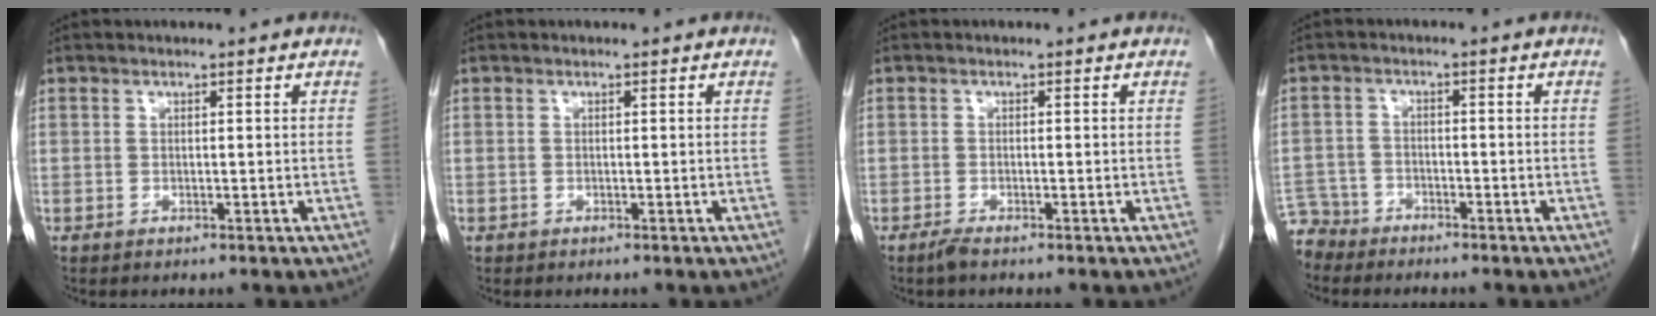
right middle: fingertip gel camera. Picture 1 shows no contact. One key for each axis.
{"total": 0.0}
{"total": 1.0, "fx": -0.9, "fy": 0.0, "fz": 0.6, "tx": -0.015, "ty": -0.004, "tz": -0.014}
{"total": 5.0, "fx": -4.6, "fy": 1.8, "fz": -0.7, "tx": 0.015, "ty": -0.006, "tz": -0.093}